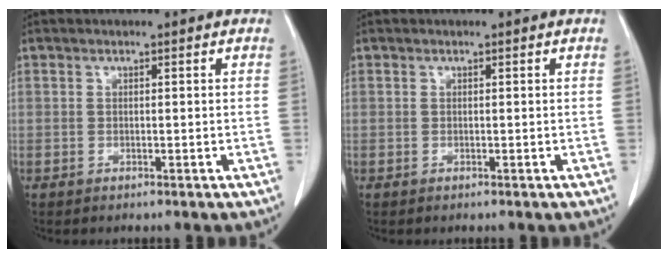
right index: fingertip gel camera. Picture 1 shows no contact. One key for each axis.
{"total": 0.0}